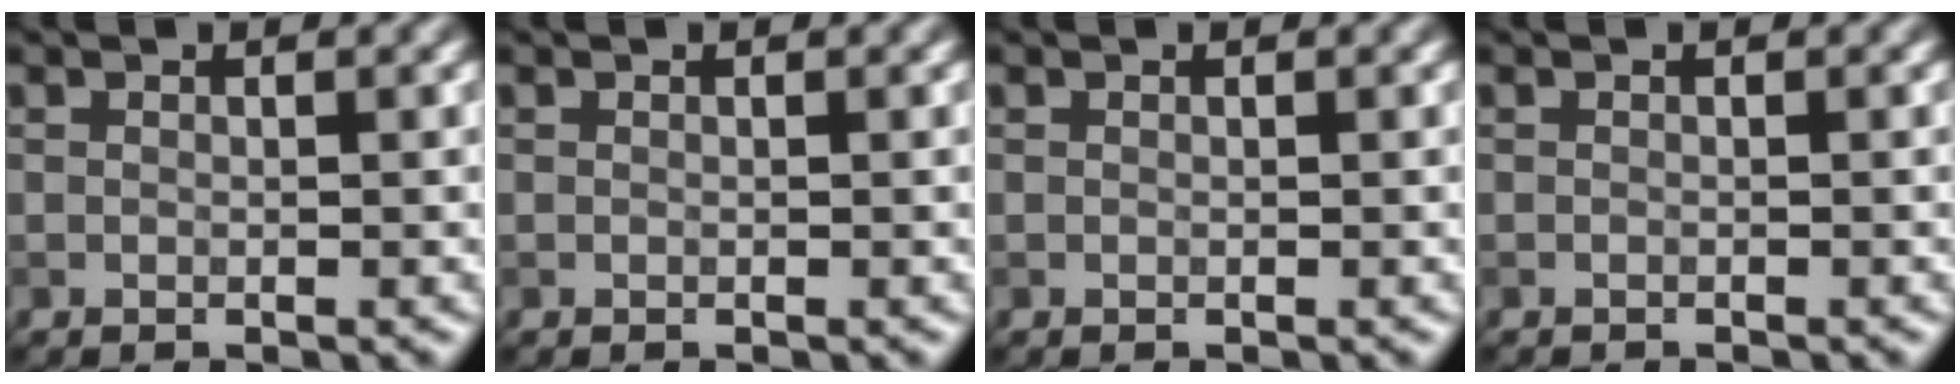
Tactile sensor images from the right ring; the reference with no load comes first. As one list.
[{"total": 0.0}, {"total": 0.0}, {"total": 0.6, "force": [-0.6, 0.0, 0.0], "torque": [0.003, -0.002, -0.010]}]